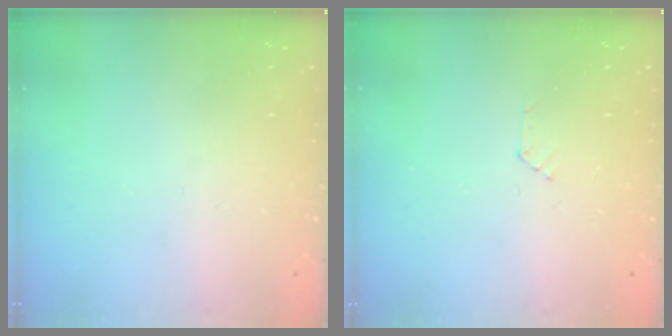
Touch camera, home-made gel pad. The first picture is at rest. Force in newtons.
{"total": 2.3, "press": 2.3, "slide": 0.3}